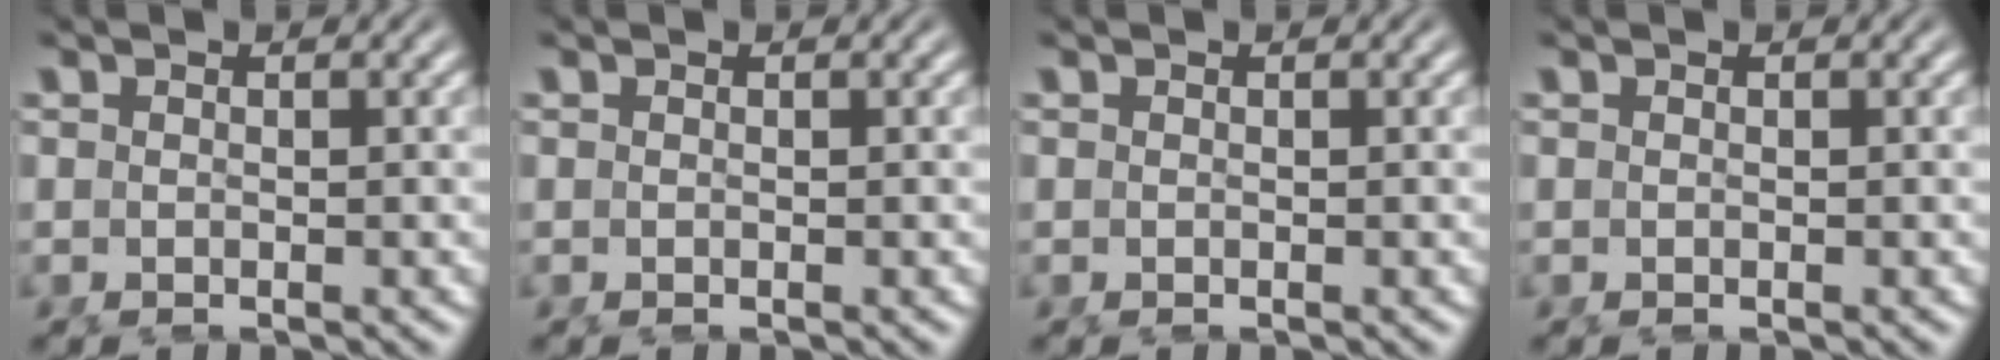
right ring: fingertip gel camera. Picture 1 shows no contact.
{"total": 0.0}
{"total": 0.0}
{"total": 0.0}